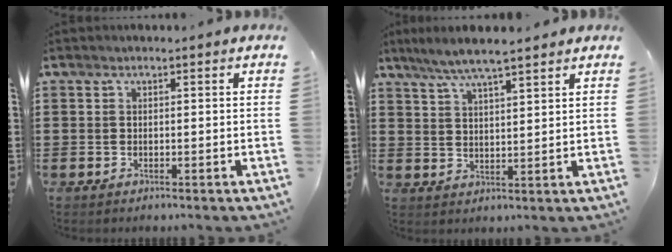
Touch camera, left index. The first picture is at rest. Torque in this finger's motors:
{"motor_torque": [0.89, 0.60, 0.59, 0.14]}